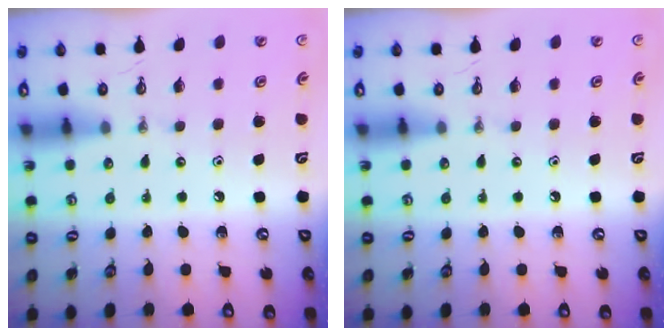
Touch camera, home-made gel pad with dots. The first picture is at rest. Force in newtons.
{"total": 0.0}